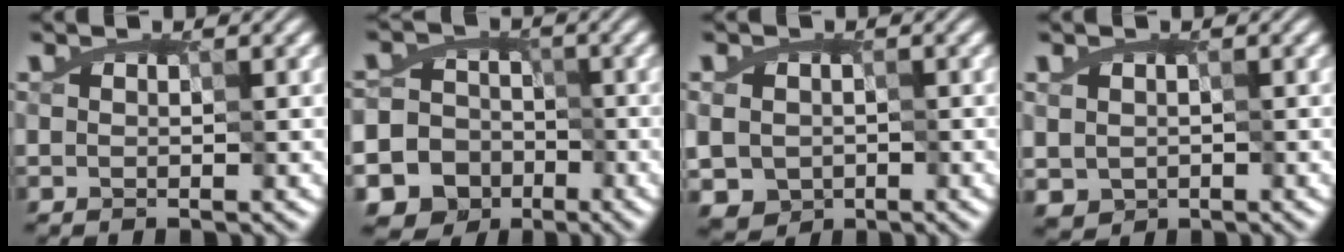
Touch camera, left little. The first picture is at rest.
{"total": 13.7, "force": [-7.0, 11.5, 2.5], "torque": [-0.051, -0.004, -0.144]}
{"total": 2.8, "force": [-0.9, 2.5, 0.7], "torque": [-0.009, 0.000, -0.013]}
{"total": 1.3, "force": [-0.2, 1.2, 0.4], "torque": [-0.024, -0.002, 0.008]}